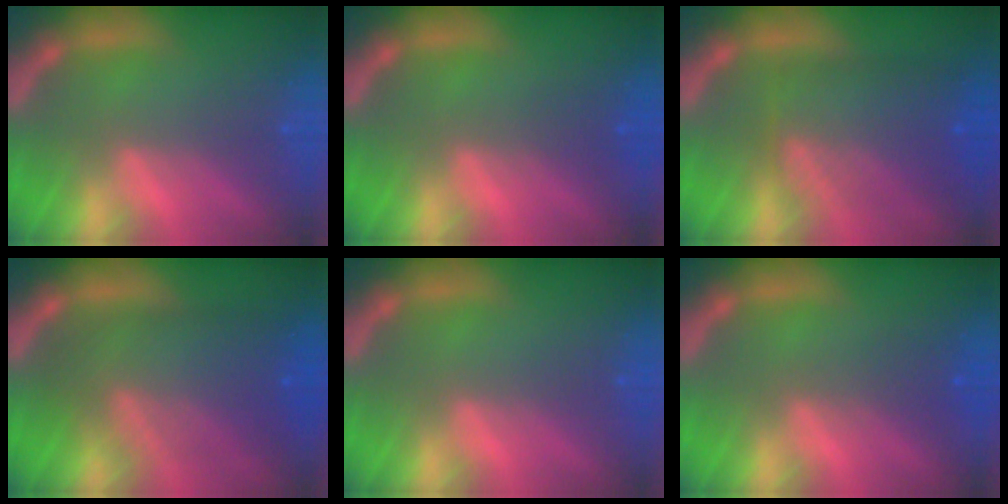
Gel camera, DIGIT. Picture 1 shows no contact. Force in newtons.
{"total": 1.5}
{"total": 8.1}
{"total": 9.0}
{"total": 0.0}
{"total": 2.0}